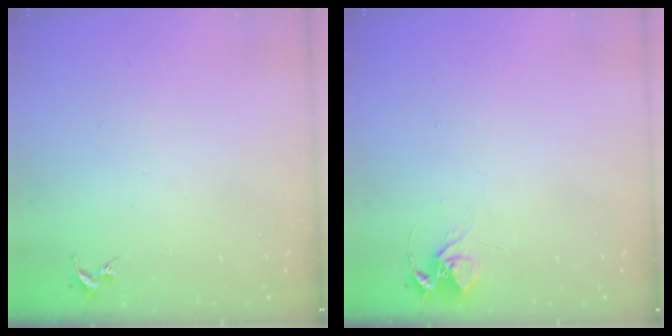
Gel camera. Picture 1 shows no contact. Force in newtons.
{"total": 6.5, "press": 6.5, "slide": 0.4}